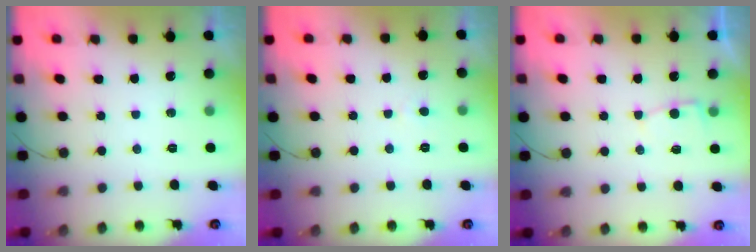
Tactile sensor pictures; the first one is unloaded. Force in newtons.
{"total": 2.0, "press": 2.0, "slide": 0.2}
{"total": 2.6, "press": 2.6, "slide": 0.3}